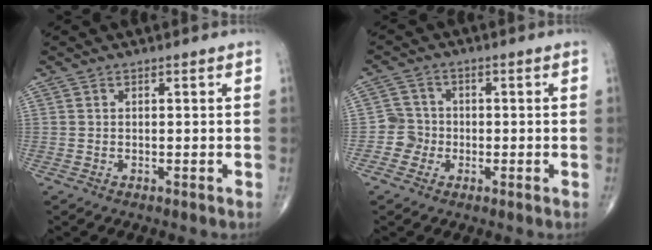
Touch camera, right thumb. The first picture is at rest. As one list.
[{"total": 3.8, "force": [-1.2, 3.6, 0.2], "torque": [0.023, 0.013, -0.032]}]